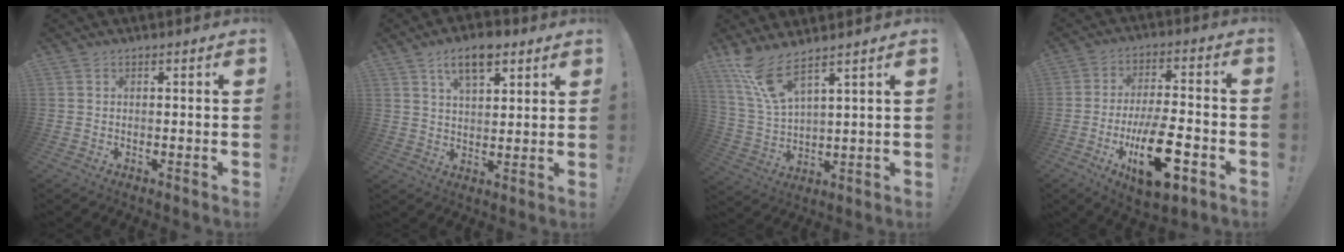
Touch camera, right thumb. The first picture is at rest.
{"total": 9.1, "force": [5.4, 4.3, 5.9], "torque": [-0.092, -0.013, 0.095]}
{"total": 10.1, "force": [7.4, 1.9, 6.6], "torque": [-0.142, -0.034, 0.137]}
{"total": 17.6, "force": [-6.6, 6.9, 14.8], "torque": [-0.241, 0.025, -0.101]}